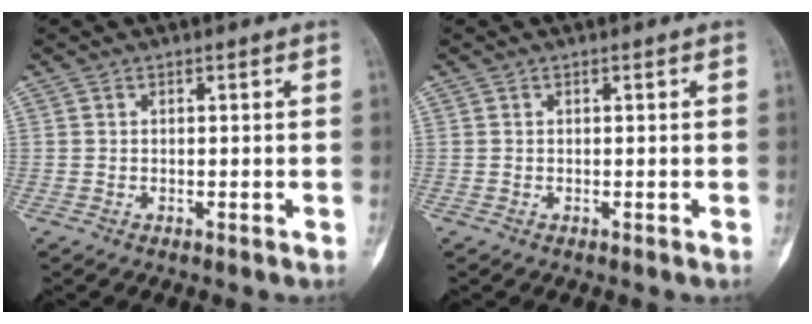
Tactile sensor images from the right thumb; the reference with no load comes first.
{"total": 0.0}